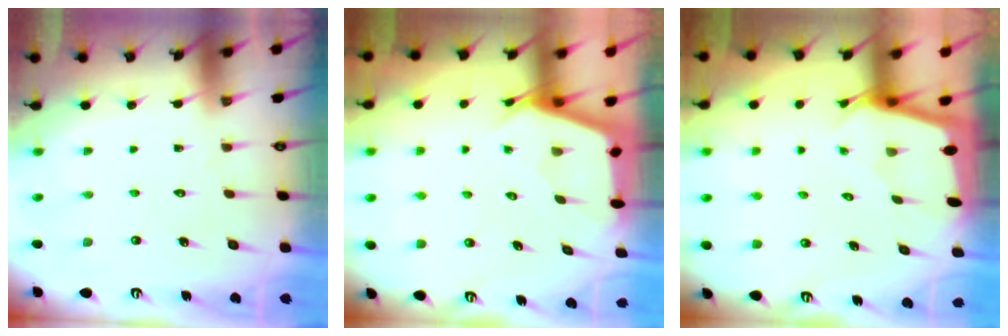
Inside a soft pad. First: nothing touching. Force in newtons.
{"total": 2.8, "press": 2.8, "slide": 0.3}
{"total": 1.3, "press": 1.3, "slide": 0.1}